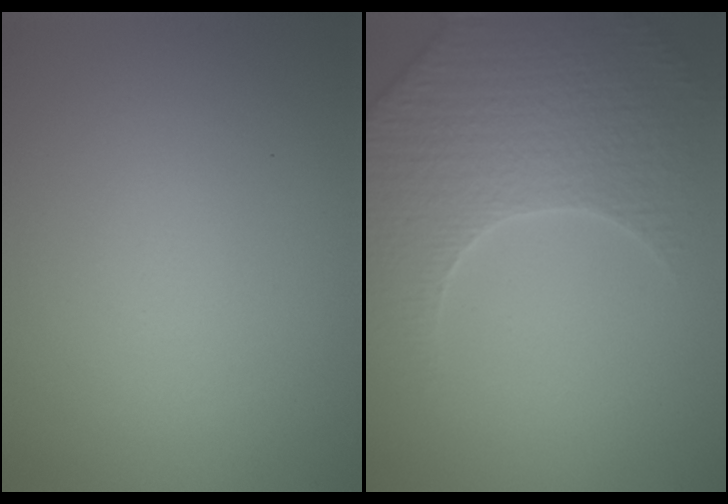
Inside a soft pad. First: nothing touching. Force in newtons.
{"total": 5.4, "press": 5.1, "slide": 1.7}